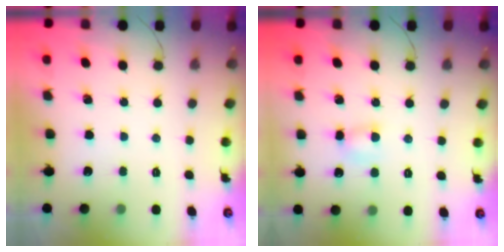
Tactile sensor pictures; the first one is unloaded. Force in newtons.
{"total": 4.0, "press": 3.9, "slide": 1.1}